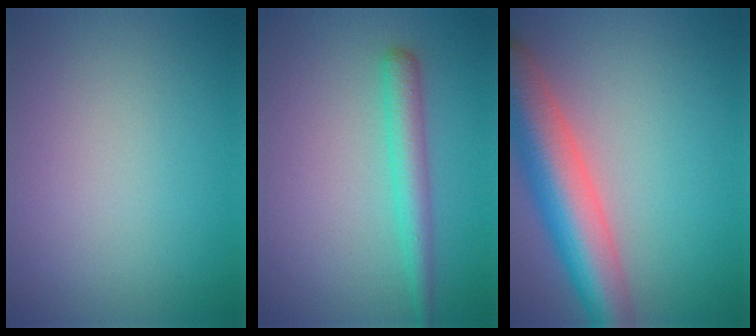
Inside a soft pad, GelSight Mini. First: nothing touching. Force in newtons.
{"total": 3.0, "press": 3.0, "slide": 0.2}
{"total": 8.5, "press": 8.5, "slide": 0.4}